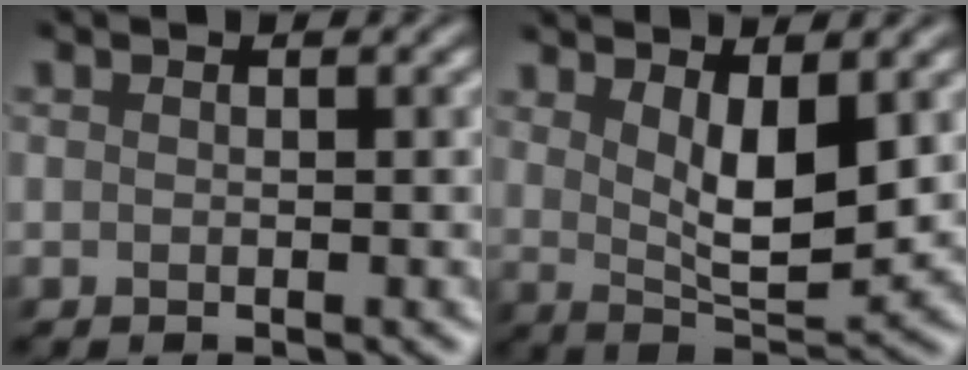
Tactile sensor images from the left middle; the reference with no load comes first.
{"total": 4.4, "force": [1.8, 1.2, 3.9], "torque": [-0.075, -0.012, 0.041]}